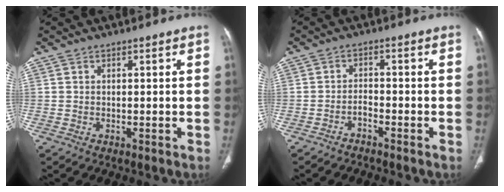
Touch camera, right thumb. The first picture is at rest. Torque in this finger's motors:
{"motor_torque": [-0.43, -0.26, -0.18, 0.22, -0.02]}